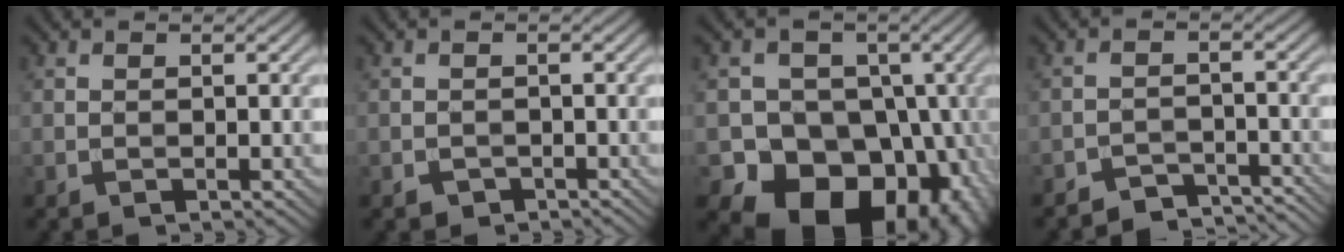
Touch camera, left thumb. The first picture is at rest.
{"total": 1.5, "force": [-1.0, 1.0, 0.4], "torque": [-0.004, -0.004, -0.019]}
{"total": 16.5, "force": [-6.7, 13.0, 7.7], "torque": [-0.093, -0.029, -0.115]}
{"total": 4.6, "force": [-4.1, 1.5, 1.3], "torque": [-0.017, -0.001, -0.068]}